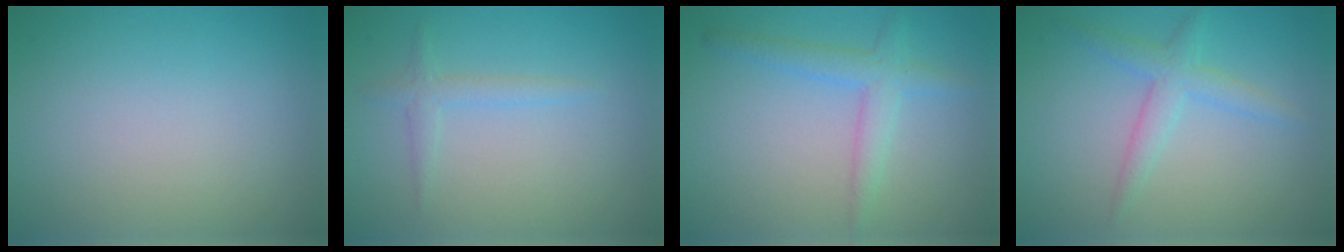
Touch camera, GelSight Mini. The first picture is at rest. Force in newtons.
{"total": 1.4, "press": 1.4, "slide": 0.1}
{"total": 2.8, "press": 2.8, "slide": 0.2}
{"total": 2.4, "press": 2.4, "slide": 0.1}